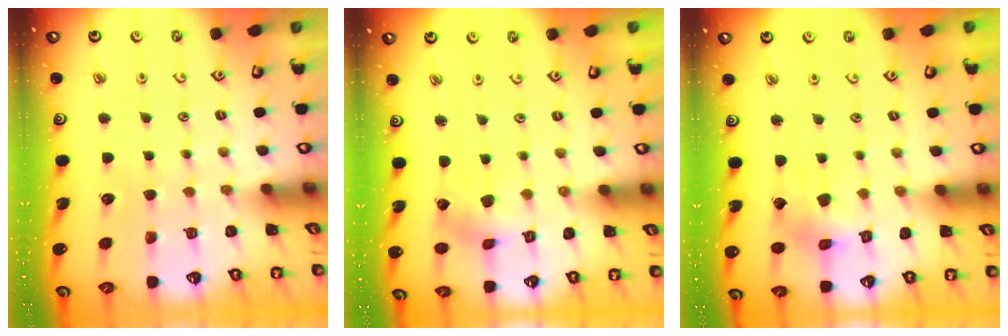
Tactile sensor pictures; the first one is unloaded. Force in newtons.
{"total": 1.3, "press": 1.2, "slide": 0.3}
{"total": 4.3, "press": 4.3, "slide": 0.6}